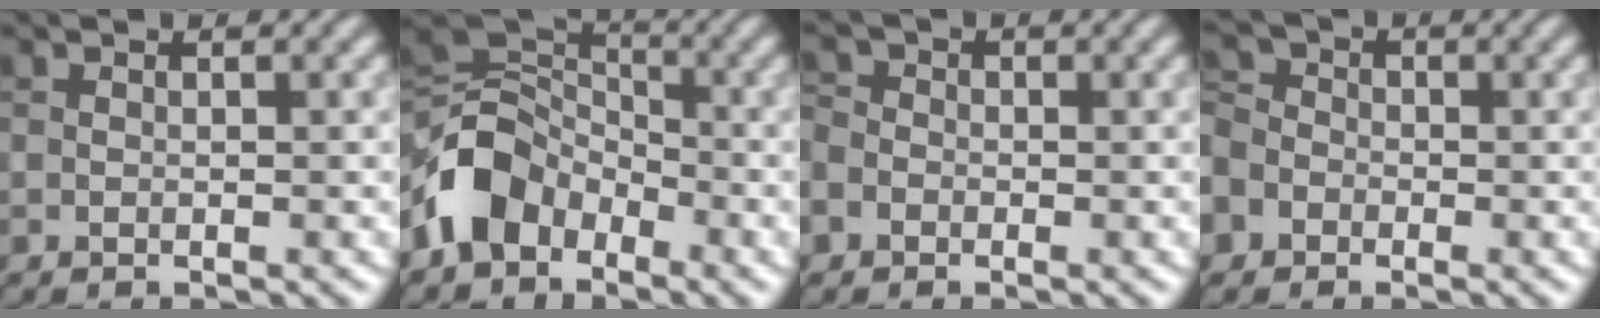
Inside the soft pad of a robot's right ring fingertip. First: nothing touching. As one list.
[{"total": 6.4, "force": [-3.2, 4.6, 3.1], "torque": [-0.057, 0.005, -0.076]}, {"total": 3.6, "force": [-1.4, 3.1, 1.3], "torque": [-0.017, 0.005, -0.043]}, {"total": 7.4, "force": [-3.8, 5.8, 2.7], "torque": [-0.063, -0.007, -0.078]}]